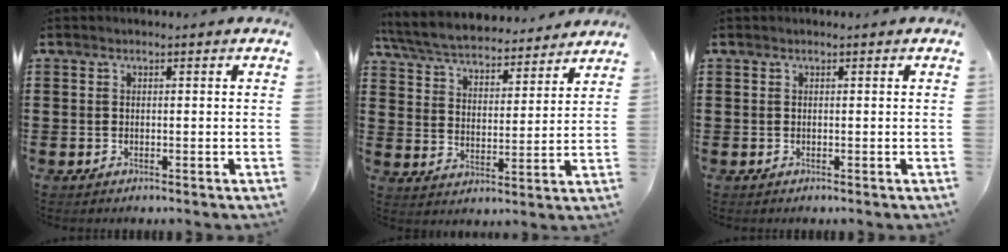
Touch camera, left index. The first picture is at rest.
{"total": 5.9, "force": [5.7, 0.6, 1.4], "torque": [-0.054, -0.035, 0.096]}
{"total": 0.0}